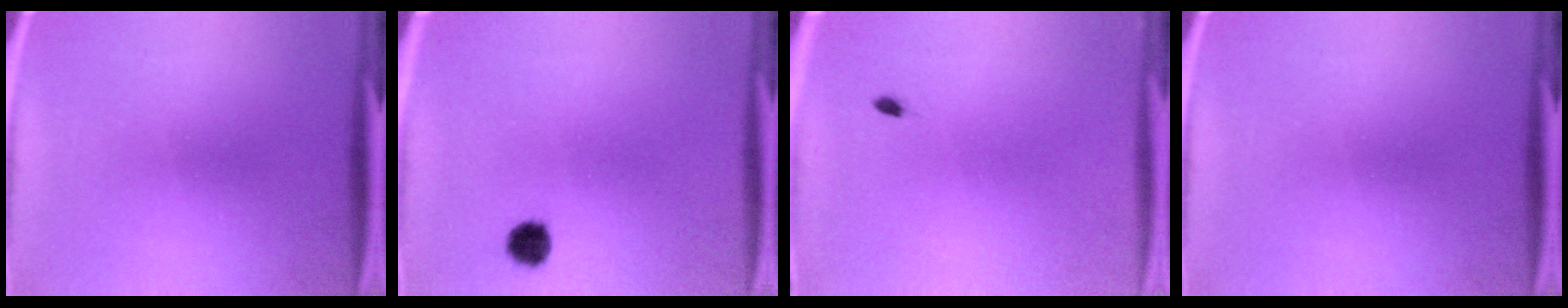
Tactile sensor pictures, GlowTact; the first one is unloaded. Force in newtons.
{"total": 3.3}
{"total": 0.5}
{"total": 0.0}